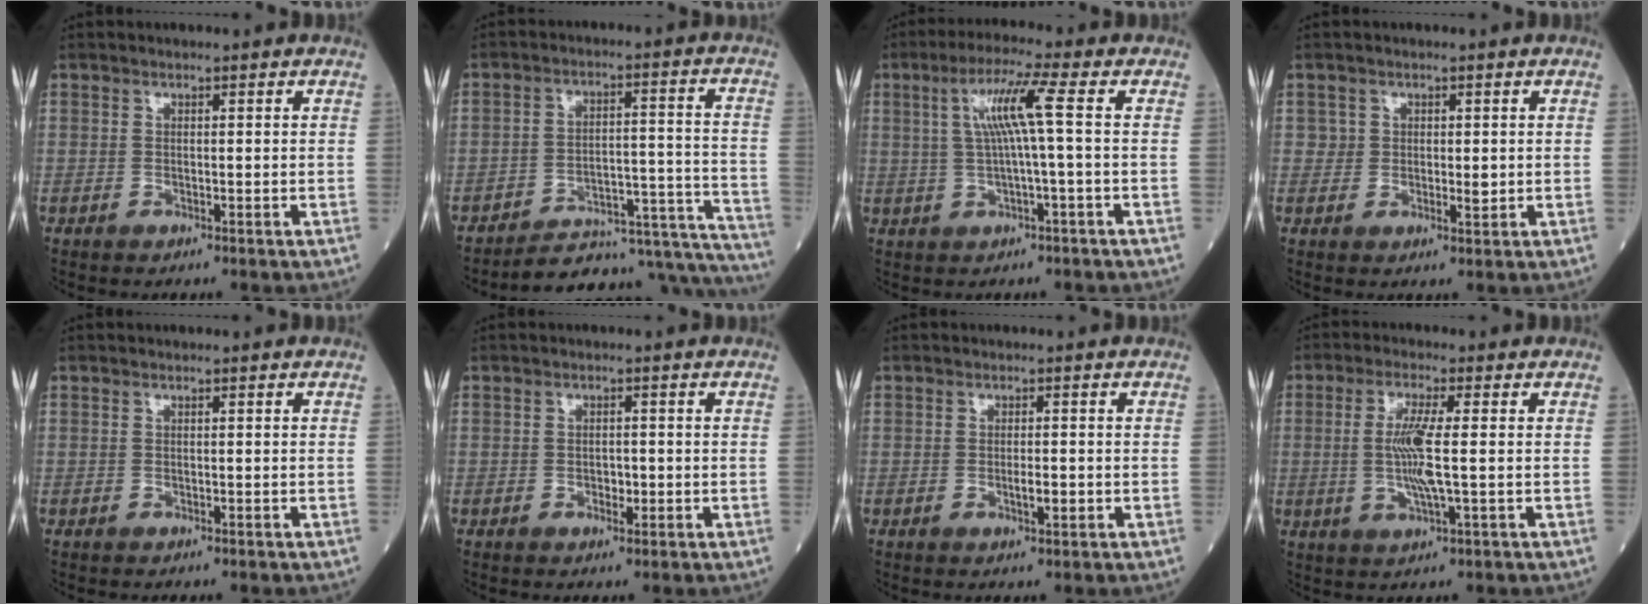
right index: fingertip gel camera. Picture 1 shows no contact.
{"total": 22.1, "force": [-21.4, 2.3, 4.8], "torque": [-0.004, 0.030, -0.281]}
{"total": 7.0, "force": [1.0, -0.9, 6.9], "torque": [-0.132, 0.014, 0.024]}
{"total": 2.2, "force": [0.4, 1.7, 1.3], "torque": [-0.014, -0.004, 0.004]}
{"total": 0.0}
{"total": 1.7, "force": [-0.5, 1.0, 1.3], "torque": [-0.017, 0.003, -0.005]}
{"total": 2.1, "force": [-0.5, 0.5, 2.0], "torque": [-0.033, 0.000, -0.007]}
{"total": 6.5, "force": [0.0, 0.6, 6.4], "torque": [-0.132, -0.002, -0.003]}